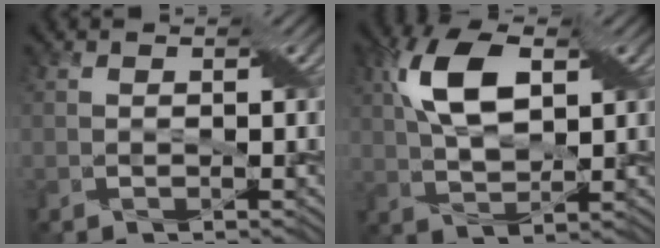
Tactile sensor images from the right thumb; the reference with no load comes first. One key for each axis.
{"total": 9.2, "fx": 3.1, "fy": 4.6, "fz": 7.3, "tx": -0.161, "ty": 0.013, "tz": 0.053}